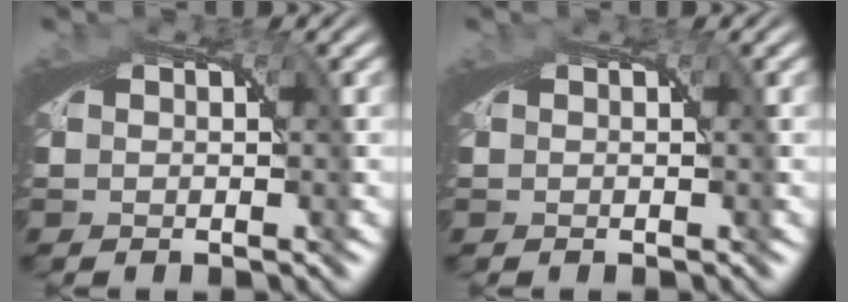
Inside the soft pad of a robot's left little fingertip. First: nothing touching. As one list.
[{"total": 0.0}]